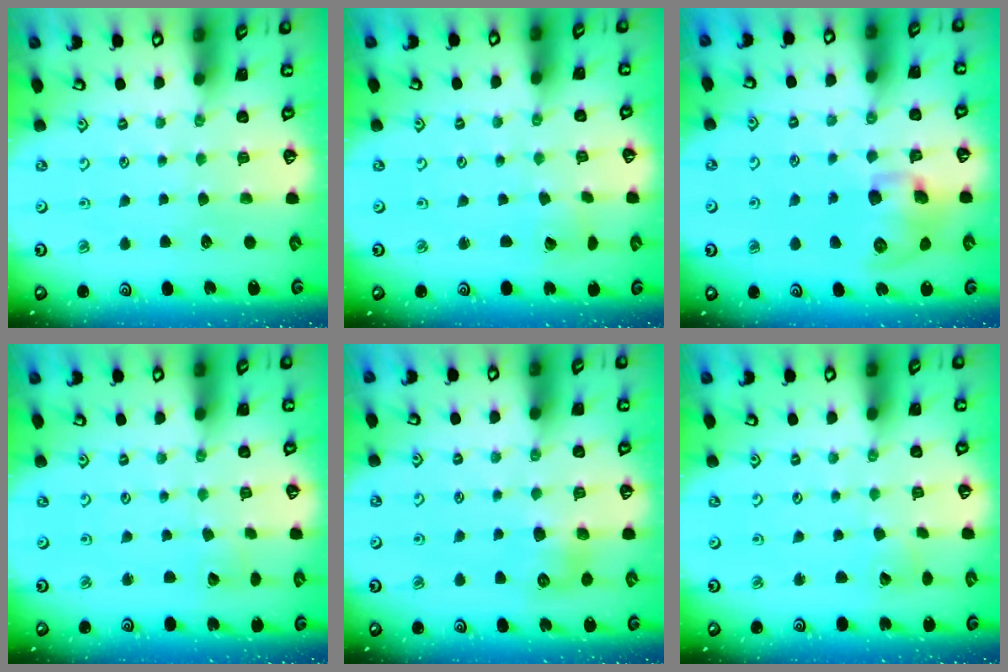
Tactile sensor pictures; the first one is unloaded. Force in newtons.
{"total": 2.3, "press": 2.3, "slide": 0.1}
{"total": 11.3, "press": 11.1, "slide": 2.3}
{"total": 2.6, "press": 2.6, "slide": 0.3}
{"total": 7.1, "press": 7.0, "slide": 0.4}
{"total": 2.6, "press": 2.6, "slide": 0.3}